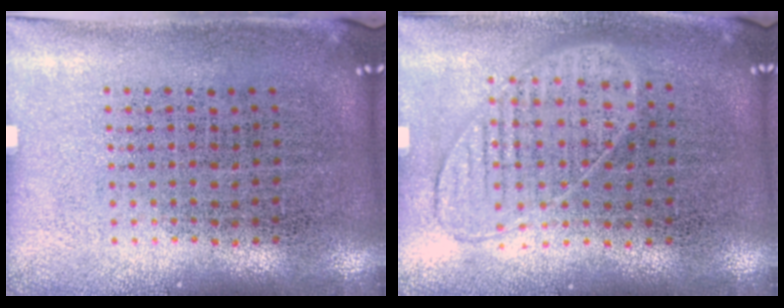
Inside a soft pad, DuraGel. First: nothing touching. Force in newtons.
{"total": 0.9, "press": 0.8, "slide": 0.3}